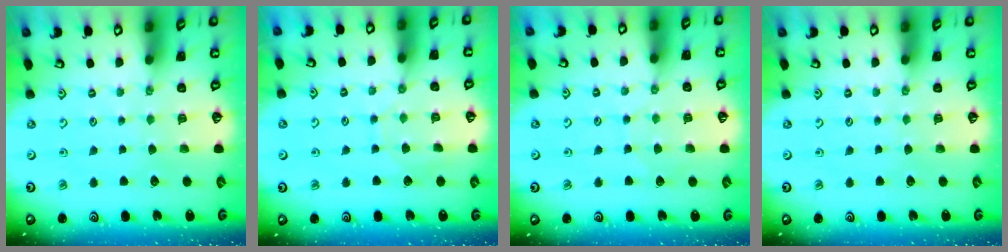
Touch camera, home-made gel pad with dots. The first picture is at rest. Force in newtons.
{"total": 7.1, "press": 7.1, "slide": 0.5}
{"total": 4.7, "press": 4.6, "slide": 0.5}
{"total": 0.0}